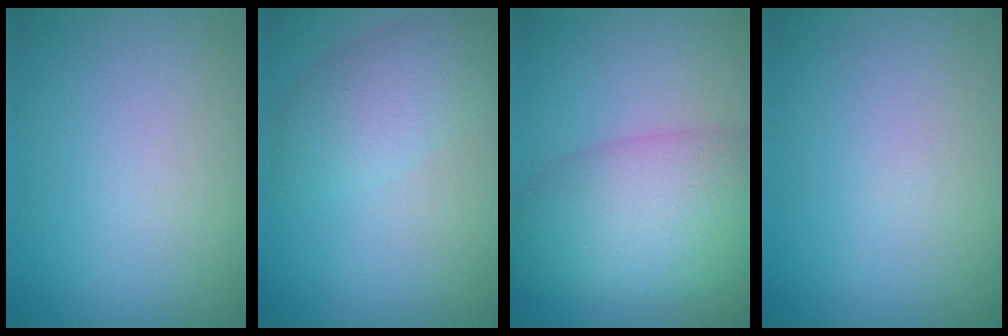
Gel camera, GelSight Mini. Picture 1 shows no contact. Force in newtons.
{"total": 3.8, "press": 3.8, "slide": 0.1}
{"total": 8.5, "press": 8.5, "slide": 0.5}
{"total": 0.0}